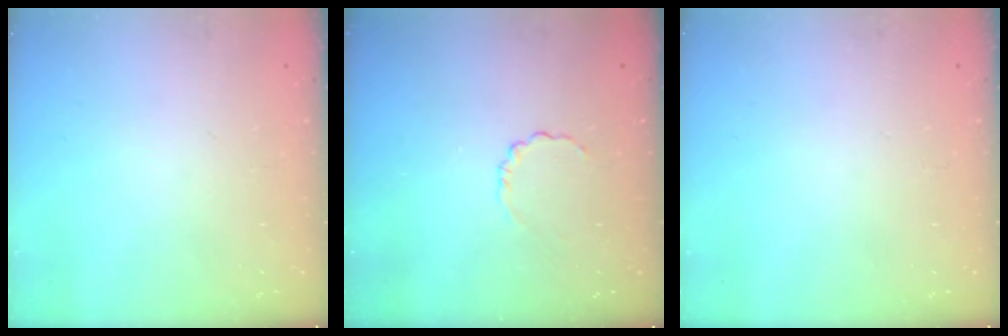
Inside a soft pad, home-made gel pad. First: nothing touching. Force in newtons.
{"total": 3.0, "press": 2.8, "slide": 1.0}
{"total": 0.0}